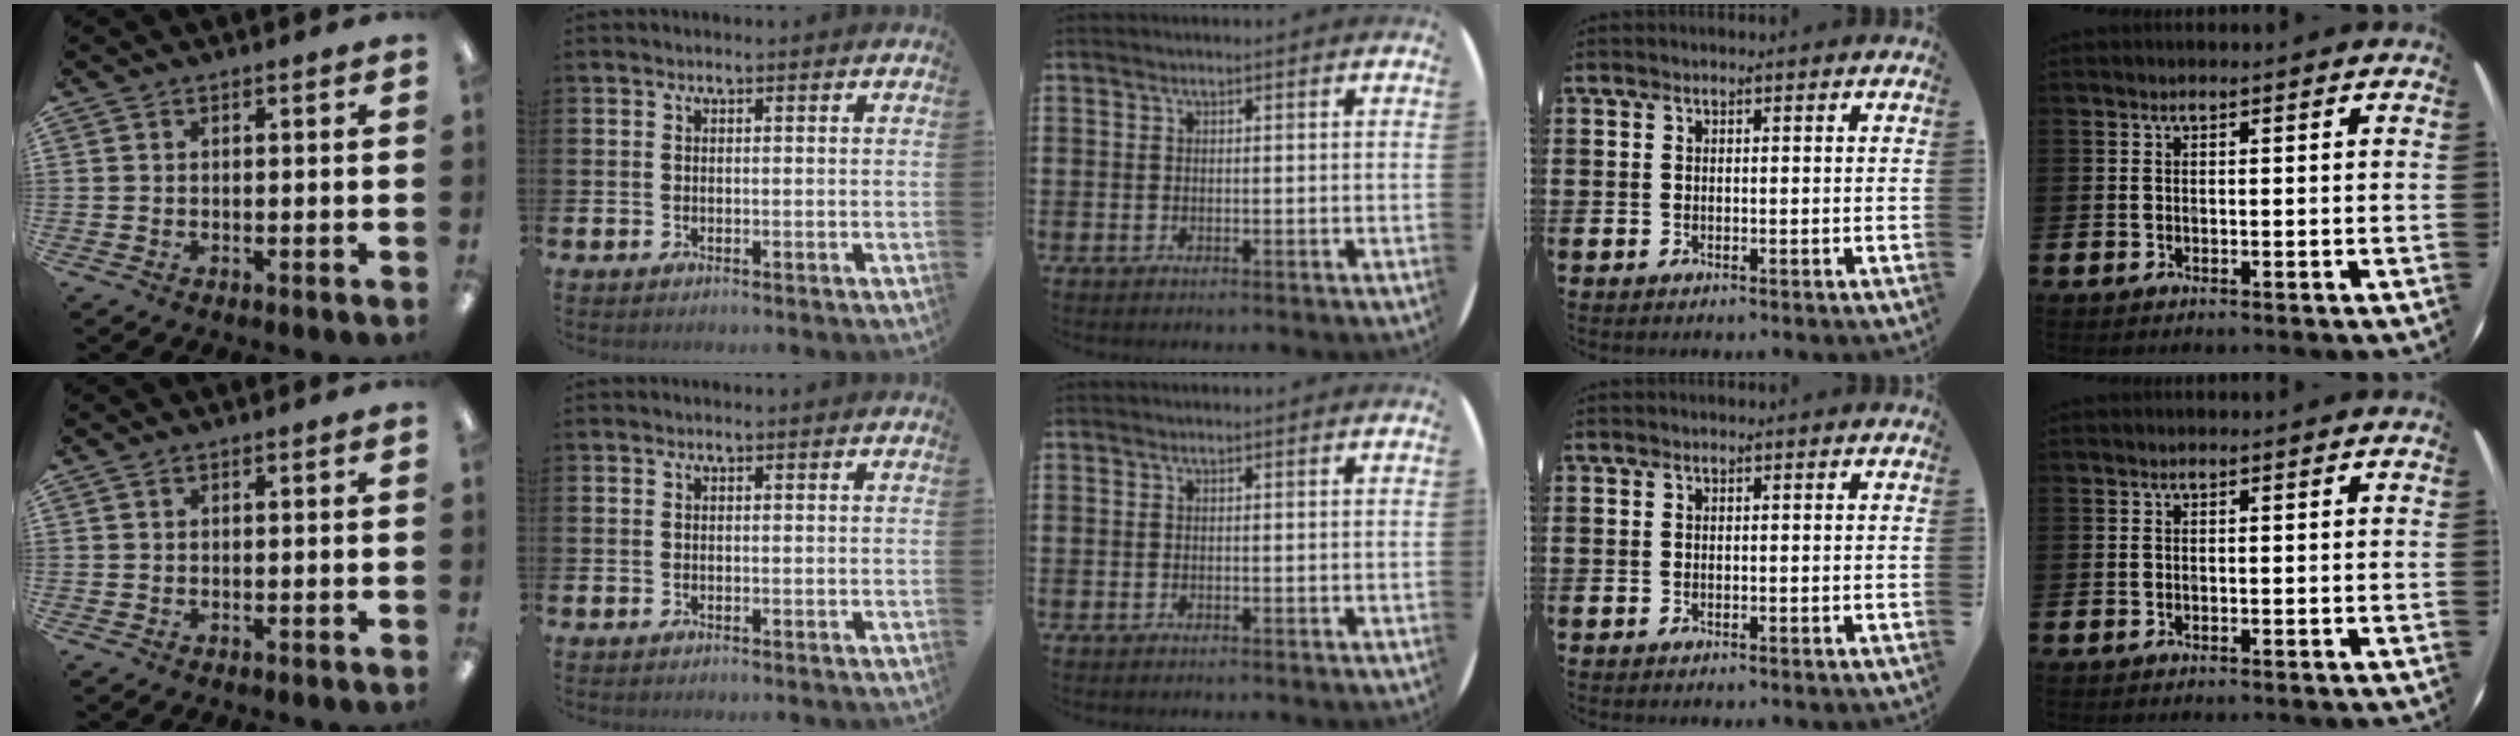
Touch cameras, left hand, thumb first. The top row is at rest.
{}